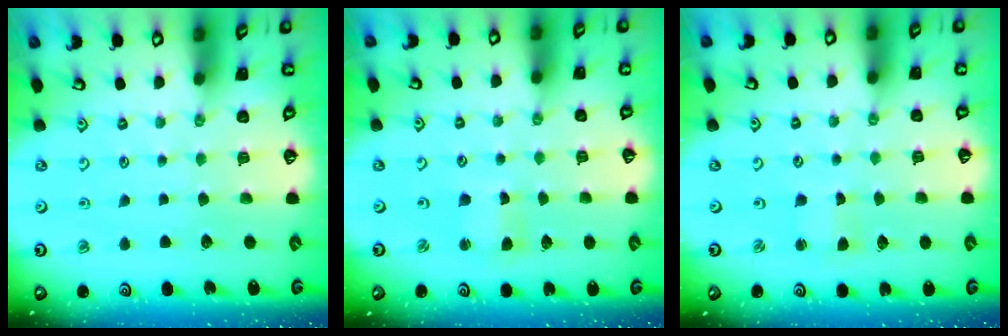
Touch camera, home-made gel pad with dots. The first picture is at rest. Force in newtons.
{"total": 1.9, "press": 1.9, "slide": 0.3}
{"total": 2.3, "press": 2.3, "slide": 0.5}